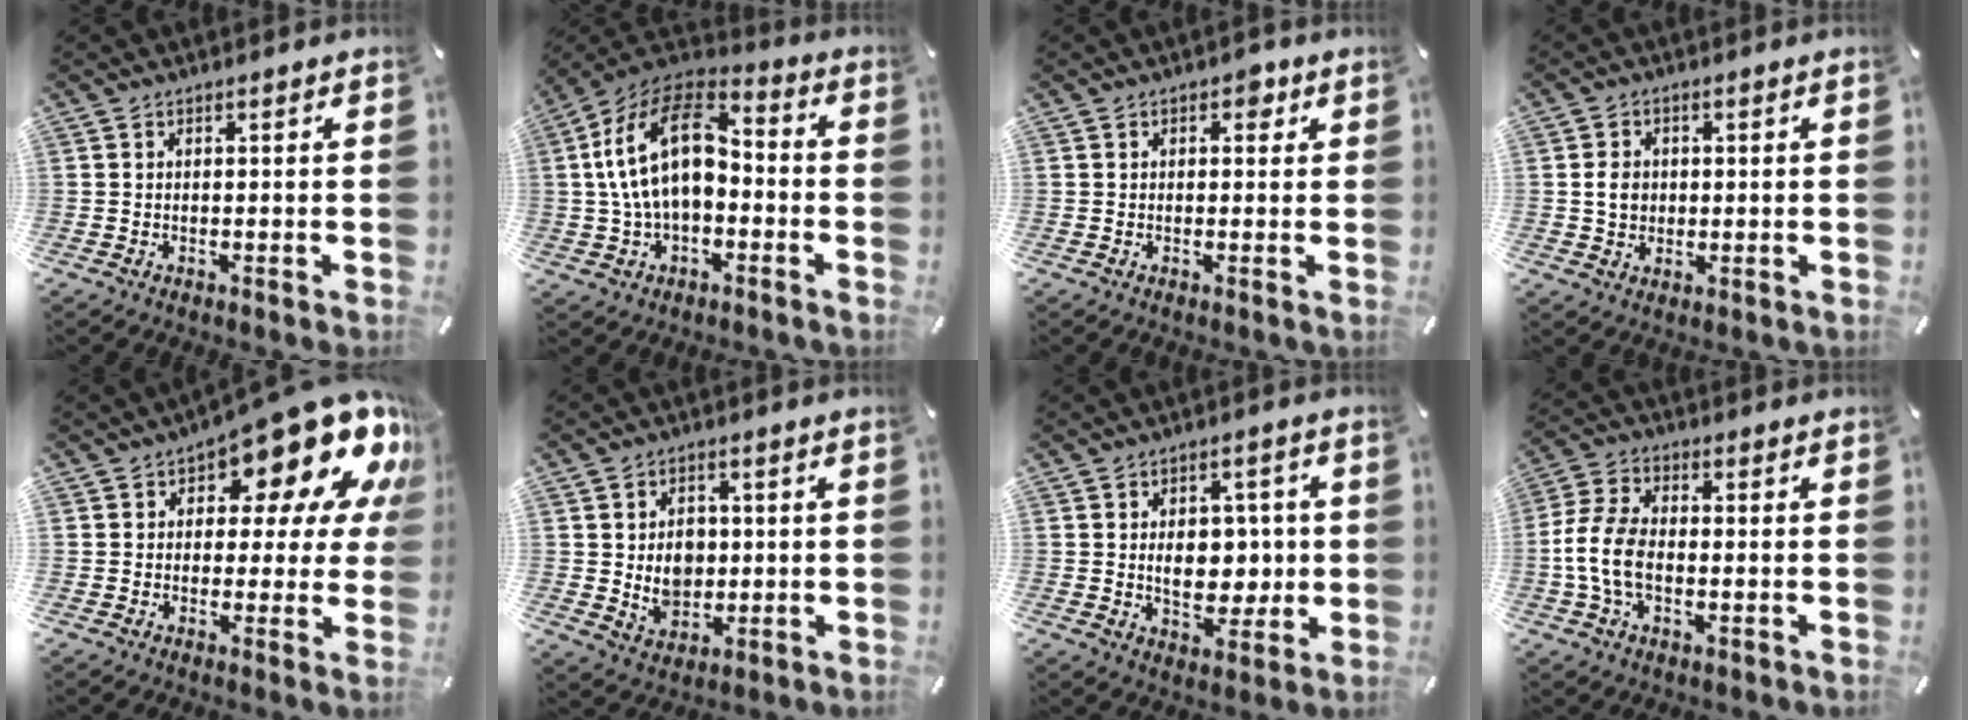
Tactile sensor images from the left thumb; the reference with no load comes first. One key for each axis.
{"total": 18.2, "fx": 1.6, "fy": 11.7, "fz": 13.9, "tx": -0.277, "ty": 0.012, "tz": 0.023}
{"total": 2.7, "fx": 0.9, "fy": 1.8, "fz": 1.7, "tx": -0.014, "ty": -0.002, "tz": 0.009}
{"total": 4.4, "fx": 0.2, "fy": 3.9, "fz": 2.1, "tx": -0.043, "ty": 0.003, "tz": 0.000}
{"total": 18.1, "fx": 10.7, "fy": 8.7, "fz": 11.8, "tx": -0.158, "ty": -0.075, "tz": 0.177}
{"total": 8.0, "fx": 0.7, "fy": 6.8, "fz": 4.1, "tx": -0.055, "ty": 0.002, "tz": 0.013}
{"total": 10.6, "fx": 0.5, "fy": 7.2, "fz": 7.7, "tx": -0.091, "ty": 0.000, "tz": 0.007}
{"total": 9.7, "fx": -1.6, "fy": 6.3, "fz": 7.2, "tx": -0.161, "ty": 0.006, "tz": -0.028}